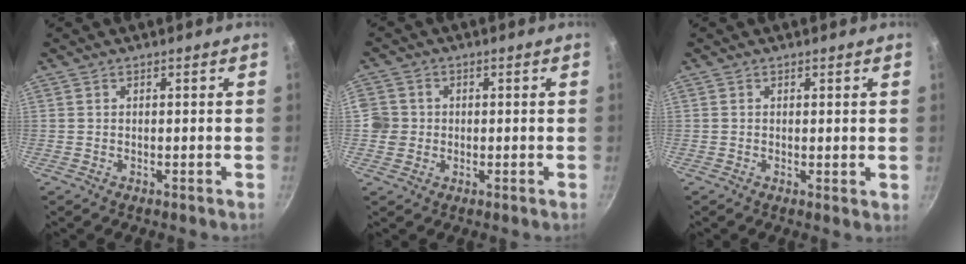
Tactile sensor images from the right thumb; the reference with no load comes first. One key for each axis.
{"total": 4.7, "fx": -0.4, "fy": 4.5, "fz": 1.3, "tx": -0.002, "ty": 0.008, "tz": -0.012}
{"total": 1.0, "fx": 0.5, "fy": 0.5, "fz": 0.8, "tx": -0.009, "ty": -0.005, "tz": 0.004}